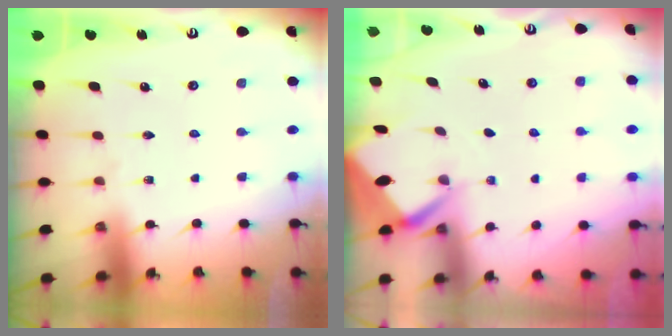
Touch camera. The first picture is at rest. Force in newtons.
{"total": 2.9, "press": 2.9, "slide": 0.3}